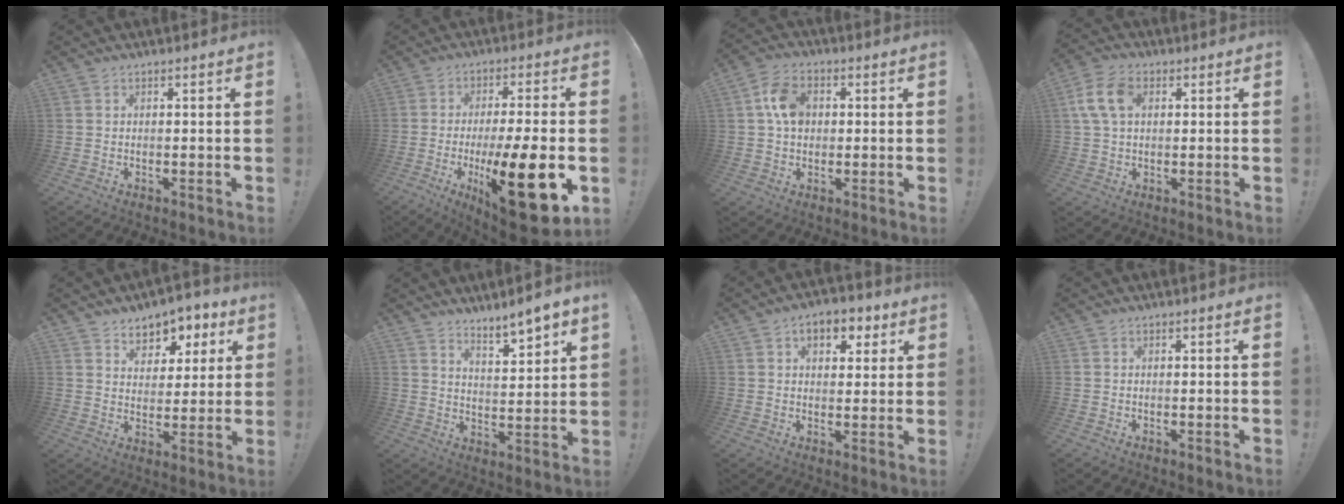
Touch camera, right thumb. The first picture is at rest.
{"total": 21.1, "force": [-6.5, 4.5, 19.6], "torque": [-0.297, 0.021, -0.091]}
{"total": 9.1, "force": [1.3, 6.6, 6.1], "torque": [-0.115, 0.014, 0.026]}
{"total": 9.5, "force": [2.1, 6.1, 6.9], "torque": [-0.136, 0.012, 0.044]}
{"total": 7.3, "force": [4.5, 5.3, 2.1], "torque": [-0.022, -0.035, 0.085]}
{"total": 6.8, "force": [6.2, 0.5, 2.8], "torque": [-0.044, -0.051, 0.107]}
{"total": 8.1, "force": [3.7, 5.0, 5.1], "torque": [-0.064, -0.006, 0.063]}
{"total": 0.0}